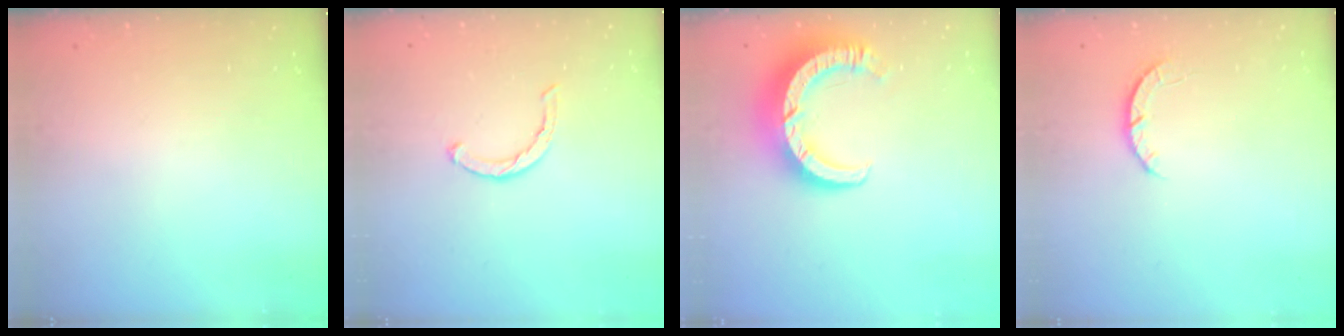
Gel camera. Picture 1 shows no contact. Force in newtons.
{"total": 2.1, "press": 2.1, "slide": 0.3}
{"total": 11.4, "press": 11.3, "slide": 1.1}
{"total": 2.7, "press": 2.6, "slide": 0.4}